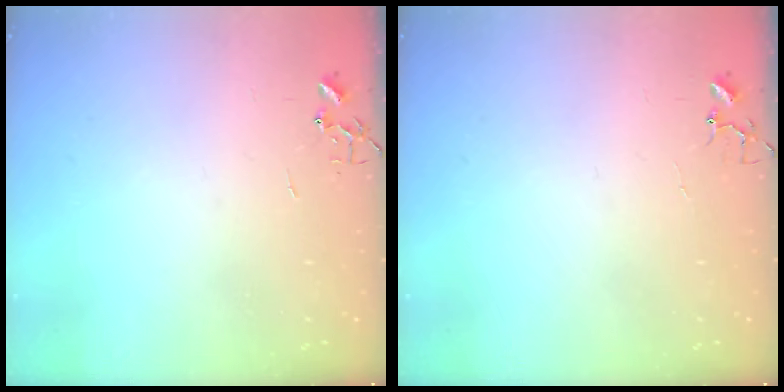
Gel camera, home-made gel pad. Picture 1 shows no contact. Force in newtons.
{"total": 3.4, "press": 3.4, "slide": 0.4}